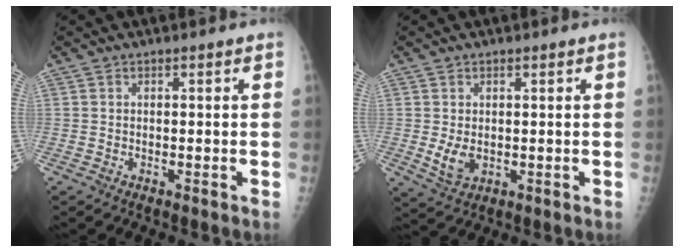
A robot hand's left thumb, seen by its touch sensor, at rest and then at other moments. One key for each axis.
{"total": 4.0, "fx": 0.0, "fy": 2.7, "fz": 2.9, "tx": -0.046, "ty": -0.010, "tz": 0.009}